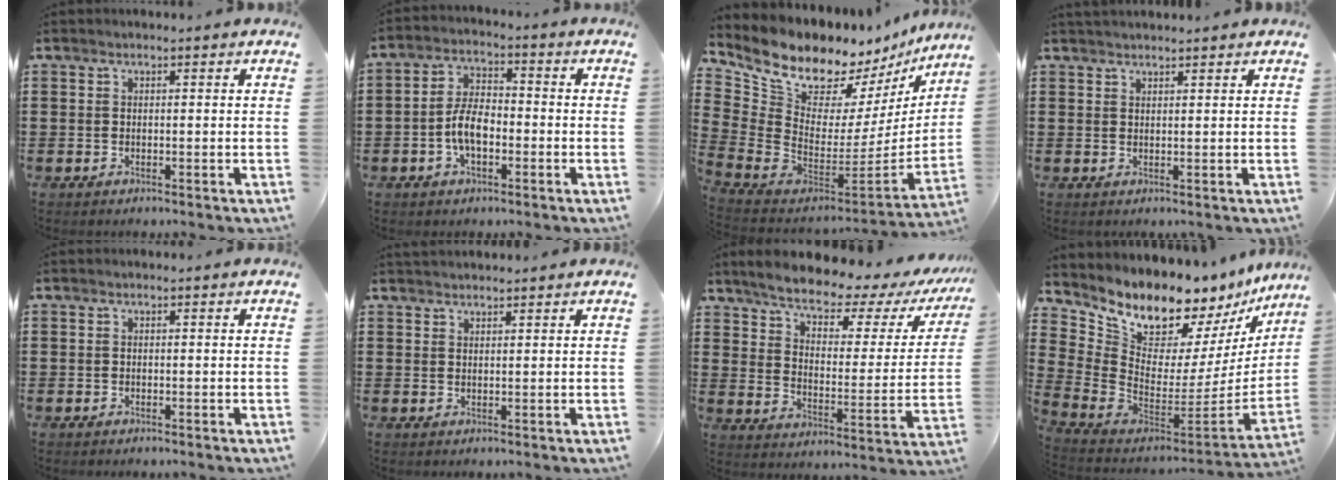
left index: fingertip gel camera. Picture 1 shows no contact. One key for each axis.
{"total": 6.0, "fx": -1.7, "fy": 2.9, "fz": 5.0, "tx": -0.114, "ty": 0.002, "tz": -0.039}
{"total": 10.8, "fx": 9.0, "fy": 4.7, "fz": 3.9, "tx": -0.133, "ty": -0.085, "tz": 0.160}
{"total": 1.4, "fx": 1.4, "fy": 0.1, "fz": 0.2, "tx": -0.005, "ty": 0.001, "tz": 0.027}
{"total": 0.0}
{"total": 1.4, "fx": 1.4, "fy": 0.1, "fz": 0.1, "tx": -0.005, "ty": 0.001, "tz": 0.027}
{"total": 6.9, "fx": 5.9, "fy": 1.4, "fz": 3.2, "tx": -0.084, "ty": -0.039, "tz": 0.096}
{"total": 9.8, "fx": 9.1, "fy": 2.9, "fz": 2.3, "tx": -0.083, "ty": -0.100, "tz": 0.158}